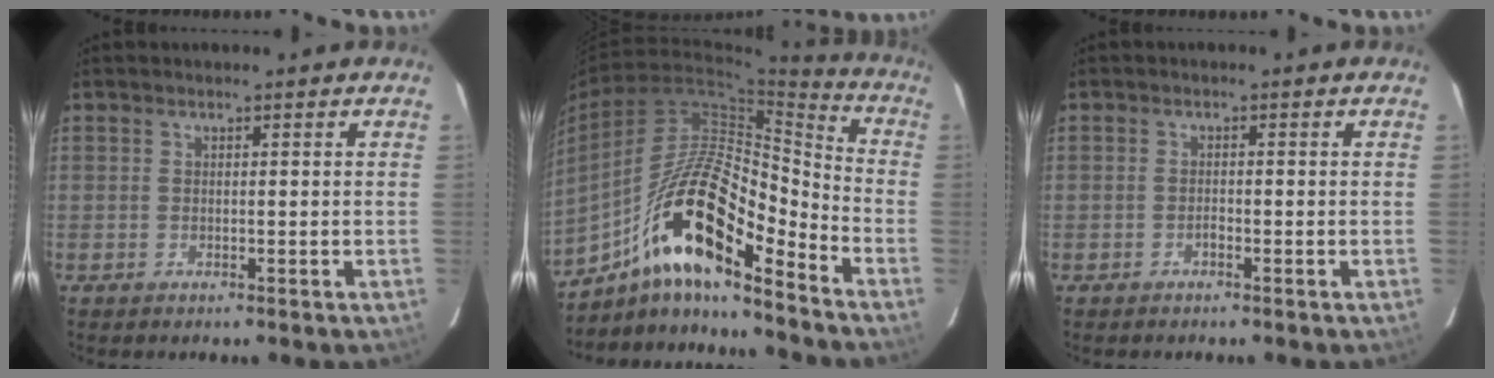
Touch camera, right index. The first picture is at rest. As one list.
[{"total": 17.6, "force": [-10.5, 3.8, 13.6], "torque": [-0.250, 0.024, -0.179]}, {"total": 0.8, "force": [-0.6, 0.3, 0.5], "torque": [-0.008, 0.002, -0.012]}]